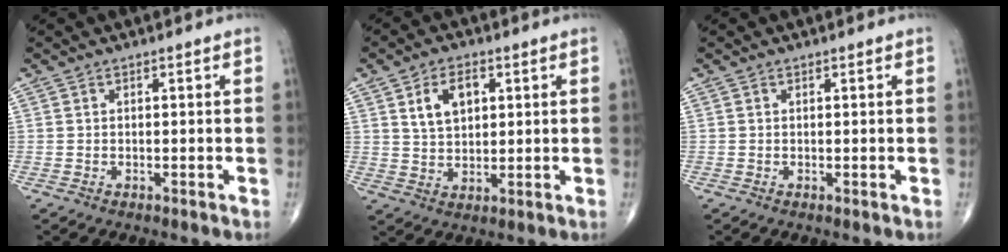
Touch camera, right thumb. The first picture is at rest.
{"total": 7.2, "force": [2.6, 4.5, 5.1], "torque": [-0.073, -0.007, 0.051]}
{"total": 0.0}